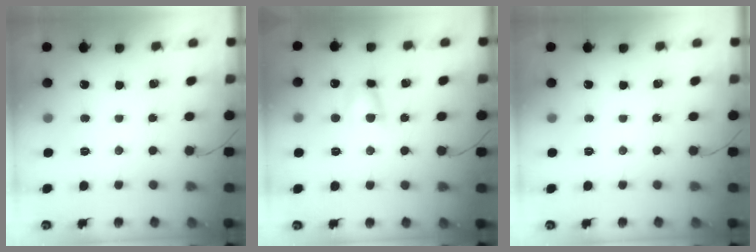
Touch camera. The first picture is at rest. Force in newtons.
{"total": 5.1, "press": 5.1, "slide": 0.2}
{"total": 0.0}